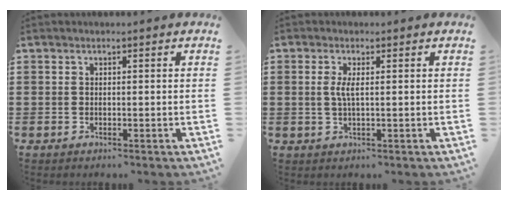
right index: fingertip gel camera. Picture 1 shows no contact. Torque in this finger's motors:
{"motor_torque": [0.38, 0.33, 0.13, 0.03]}